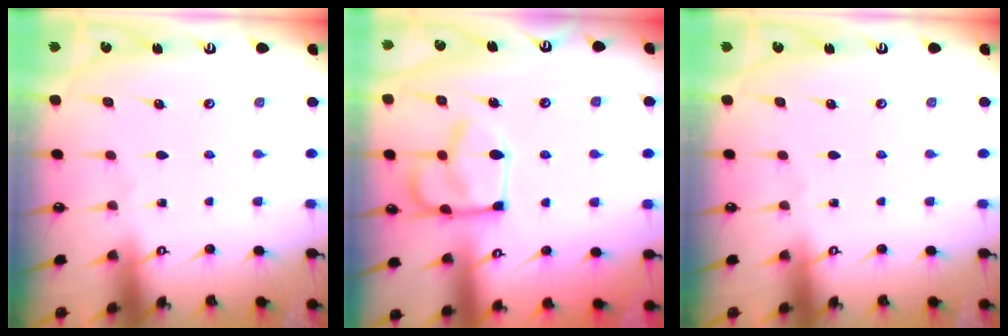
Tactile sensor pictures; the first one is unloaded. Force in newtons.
{"total": 12.9, "press": 12.8, "slide": 0.8}
{"total": 0.0}